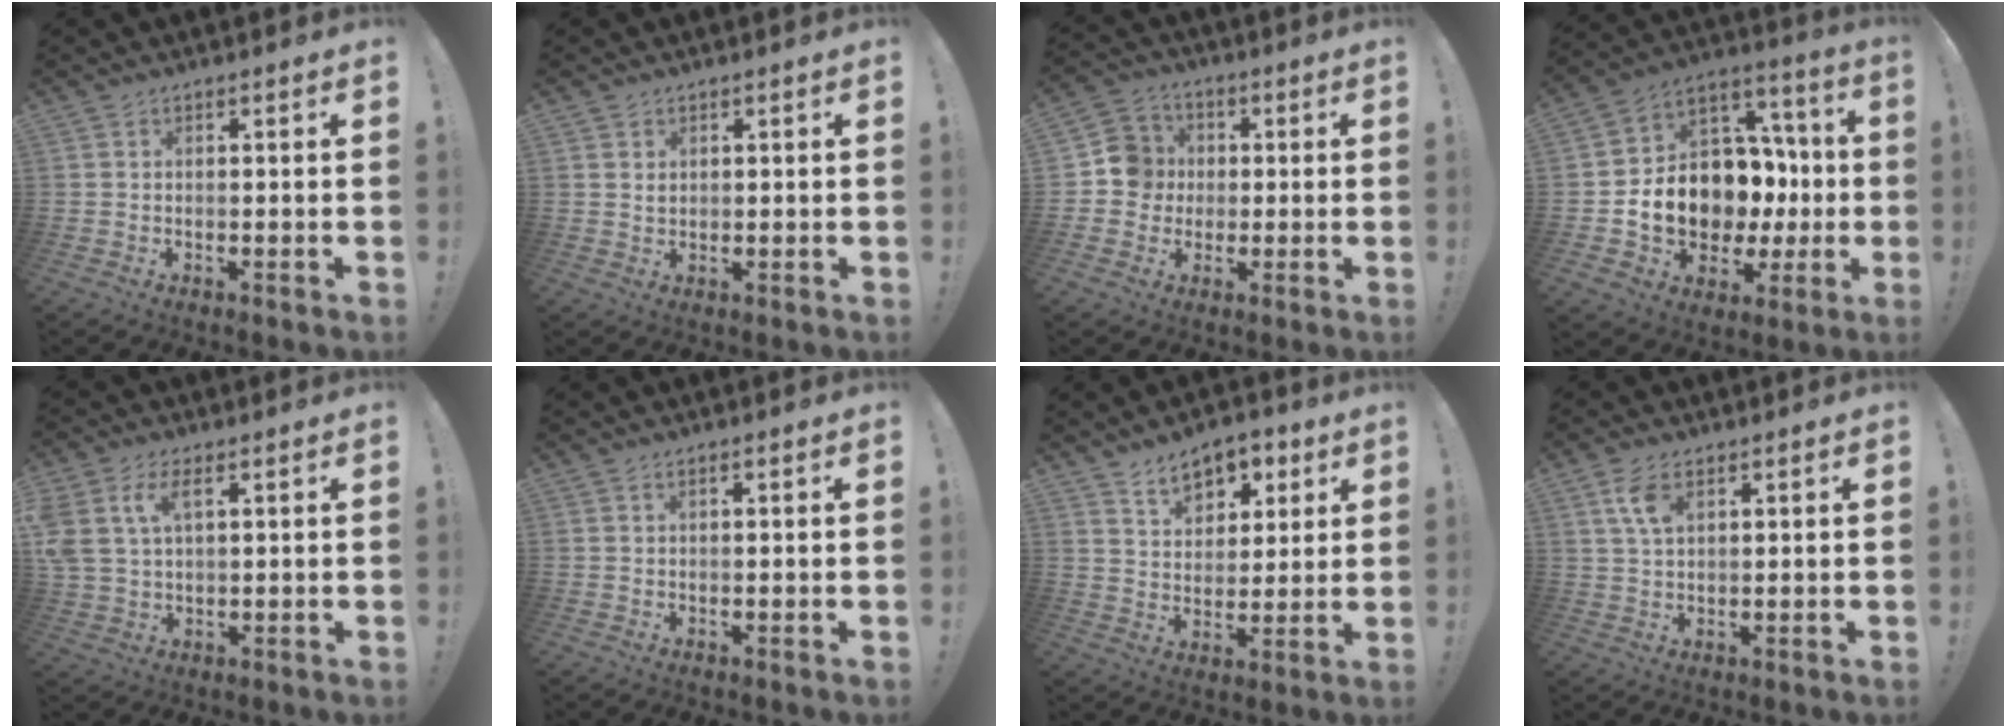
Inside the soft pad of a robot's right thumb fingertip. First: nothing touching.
{"total": 1.4, "force": [1.0, 1.0, 0.3], "torque": [0.009, -0.005, 0.016]}
{"total": 9.2, "force": [-0.5, 8.9, 2.1], "torque": [-0.023, 0.015, -0.005]}
{"total": 15.6, "force": [-2.3, 12.5, 9.0], "torque": [-0.138, 0.005, -0.012]}
{"total": 8.2, "force": [3.3, 4.9, 5.6], "torque": [-0.130, -0.001, 0.061]}
{"total": 0.7, "force": [0.2, 0.2, 0.6], "torque": [-0.019, 0.005, 0.004]}
{"total": 9.4, "force": [5.9, 6.1, 4.1], "torque": [-0.057, -0.032, 0.110]}
{"total": 5.9, "force": [2.6, 2.9, 4.4], "torque": [-0.091, -0.005, 0.047]}